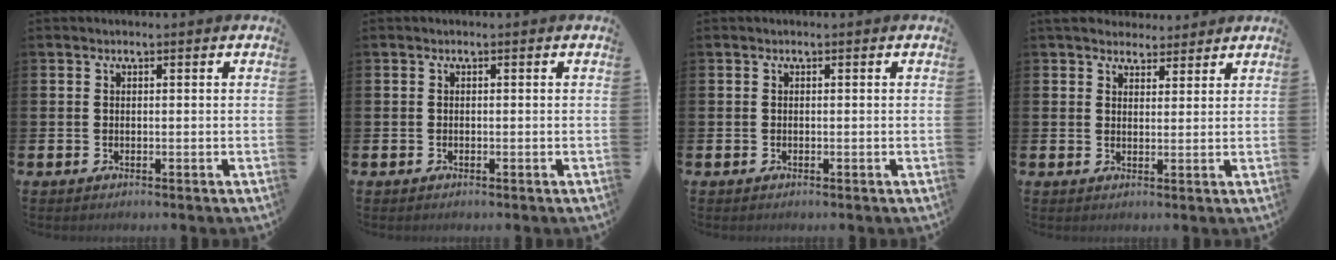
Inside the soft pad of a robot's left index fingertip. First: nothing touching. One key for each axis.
{"total": 0.0}
{"total": 0.0}
{"total": 4.8, "fx": 4.4, "fy": 1.9, "fz": 0.5, "tx": -0.019, "ty": -0.016, "tz": 0.081}